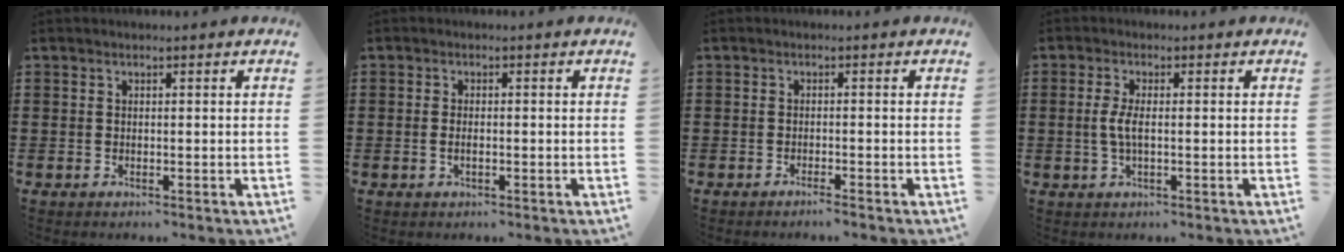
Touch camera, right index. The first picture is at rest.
{"total": 1.3, "force": [-0.3, 0.5, 1.2], "torque": [-0.022, 0.000, -0.006]}
{"total": 1.2, "force": [-1.1, -0.2, 0.4], "torque": [-0.009, -0.002, -0.020]}
{"total": 3.3, "force": [-0.3, 1.0, 3.1], "torque": [-0.080, -0.008, -0.013]}